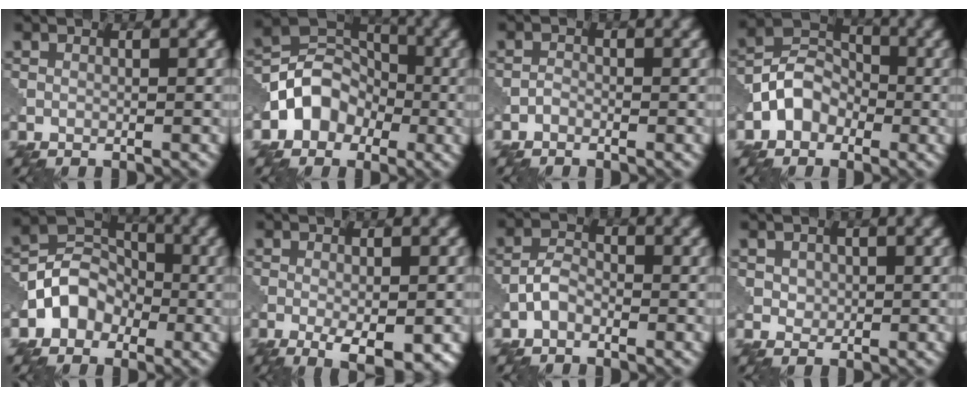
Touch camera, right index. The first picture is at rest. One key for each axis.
{"total": 4.7, "fx": -1.9, "fy": 3.9, "fz": 2.0, "tx": -0.011, "ty": 0.015, "tz": -0.045}
{"total": 0.8, "fx": -0.6, "fy": 0.4, "fz": 0.2, "tx": -0.003, "ty": 0.003, "tz": -0.016}
{"total": 3.9, "fx": -1.8, "fy": 3.0, "fz": 1.7, "tx": -0.025, "ty": 0.013, "tz": -0.041}
{"total": 4.2, "fx": -1.7, "fy": 3.5, "fz": 1.7, "tx": -0.011, "ty": 0.012, "tz": -0.041}
{"total": 4.5, "fx": -1.6, "fy": 1.3, "fz": 4.0, "tx": -0.062, "ty": -0.009, "tz": -0.021}
{"total": 2.0, "fx": -1.1, "fy": 1.1, "fz": 1.2, "tx": -0.024, "ty": 0.009, "tz": -0.028}
{"total": 1.2, "fx": 0.3, "fy": 1.1, "fz": 0.5, "tx": -0.008, "ty": -0.001, "tz": 0.008}